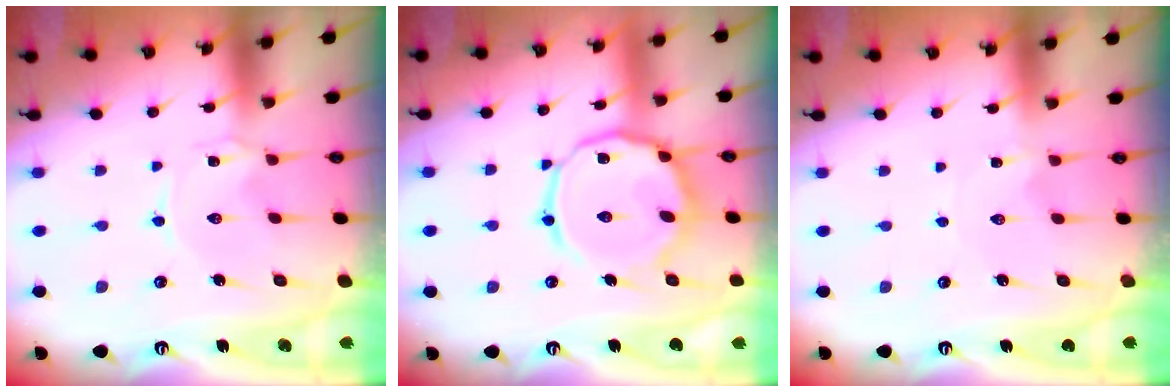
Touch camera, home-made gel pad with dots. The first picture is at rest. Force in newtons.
{"total": 15.8, "press": 15.7, "slide": 1.2}
{"total": 0.7, "press": 0.7, "slide": 0.1}